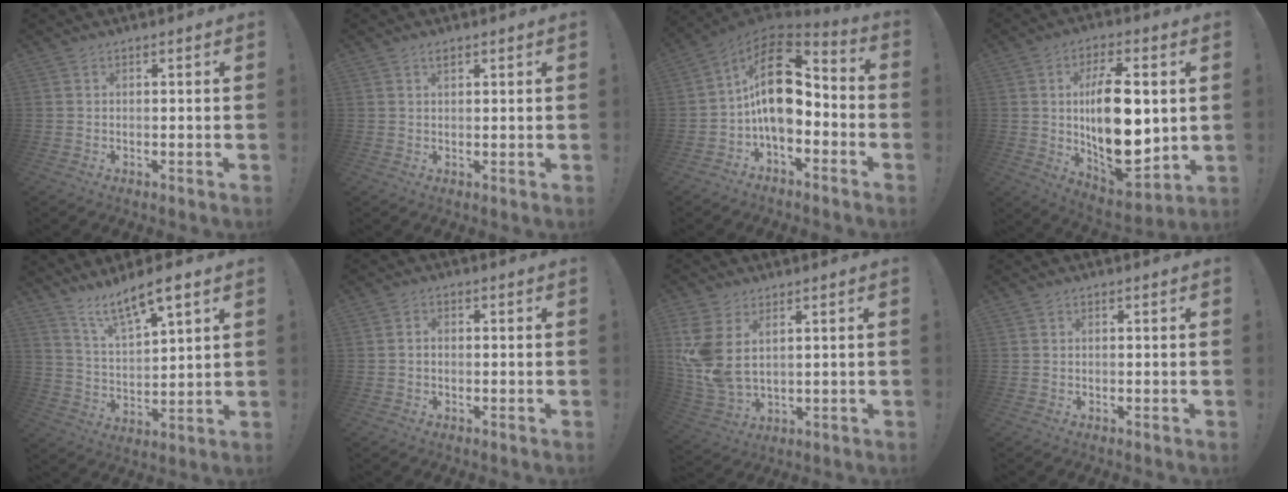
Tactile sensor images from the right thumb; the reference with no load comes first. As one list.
[{"total": 1.5, "force": [1.1, 0.6, 0.9], "torque": [-0.004, -0.005, 0.017]}, {"total": 18.5, "force": [1.9, 10.7, 15.0], "torque": [-0.260, 0.001, 0.039]}, {"total": 21.5, "force": [1.8, 9.9, 19.0], "torque": [-0.322, -0.015, 0.036]}, {"total": 10.3, "force": [8.3, 2.1, 5.7], "torque": [-0.100, -0.059, 0.146]}, {"total": 1.5, "force": [-0.7, 1.0, 0.9], "torque": [-0.018, 0.007, -0.012]}, {"total": 9.6, "force": [3.8, 5.2, 7.0], "torque": [-0.148, -0.029, 0.074]}, {"total": 0.0}]